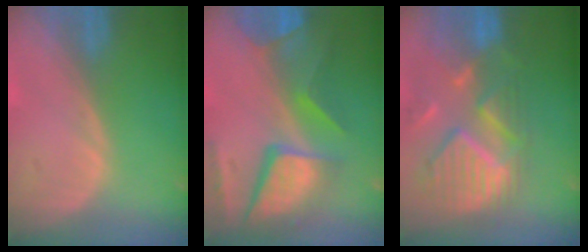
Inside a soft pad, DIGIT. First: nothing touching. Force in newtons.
{"total": 12.1, "press": 9.9, "slide": 7.0}
{"total": 12.2, "press": 10.5, "slide": 6.2}